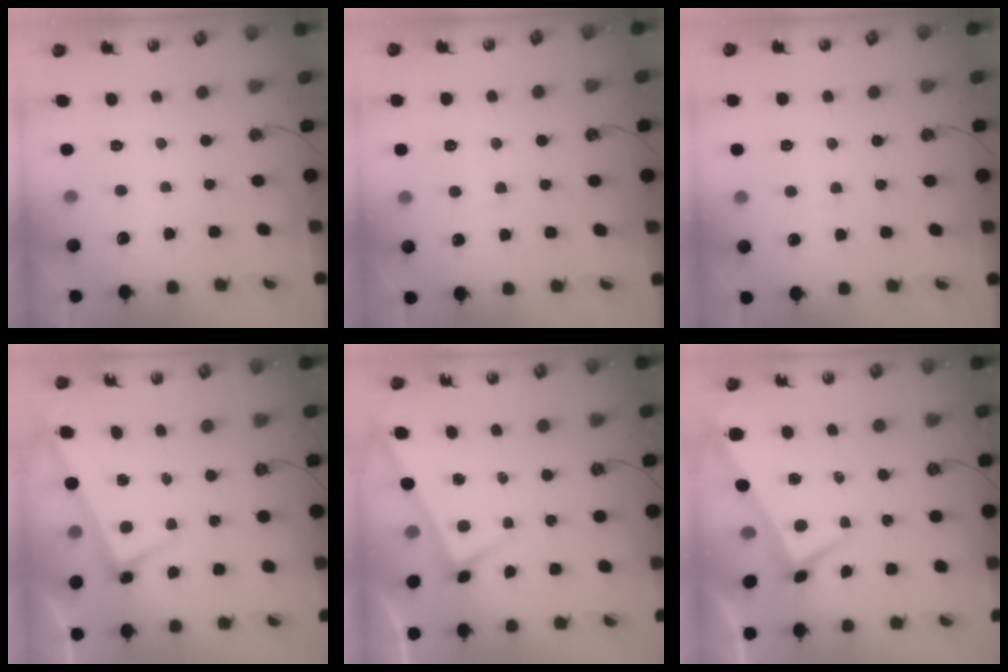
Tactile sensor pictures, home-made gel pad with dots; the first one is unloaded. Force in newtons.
{"total": 2.4, "press": 2.3, "slide": 0.7}
{"total": 2.4, "press": 2.3, "slide": 0.7}
{"total": 2.7, "press": 2.7, "slide": 0.4}
{"total": 3.0, "press": 3.0, "slide": 0.1}
{"total": 2.6, "press": 2.5, "slide": 0.6}